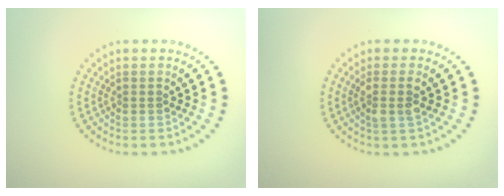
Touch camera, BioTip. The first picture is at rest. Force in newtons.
{"total": 1.8, "press": 1.5, "slide": 1.0}